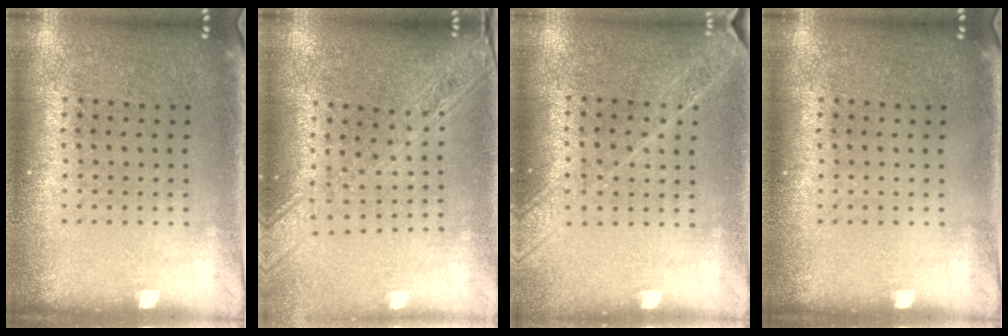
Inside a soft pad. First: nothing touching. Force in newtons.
{"total": 2.3, "press": 1.9, "slide": 1.3}
{"total": 1.6, "press": 1.5, "slide": 0.7}
{"total": 0.0}